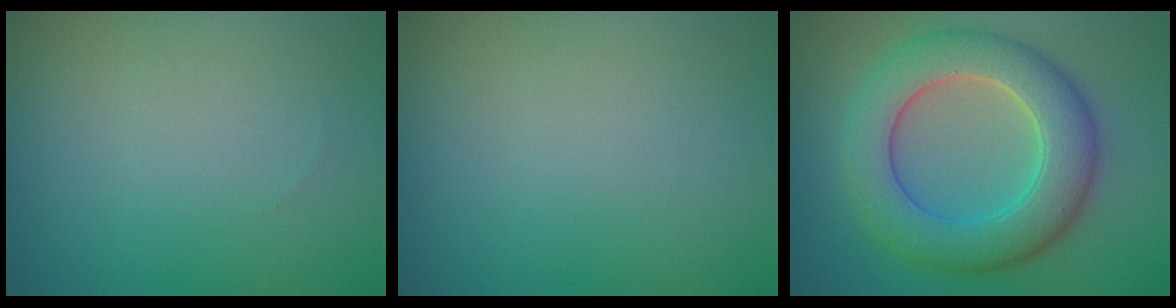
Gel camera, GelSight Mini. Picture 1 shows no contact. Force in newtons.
{"total": 0.0}
{"total": 8.3, "press": 8.3, "slide": 0.4}